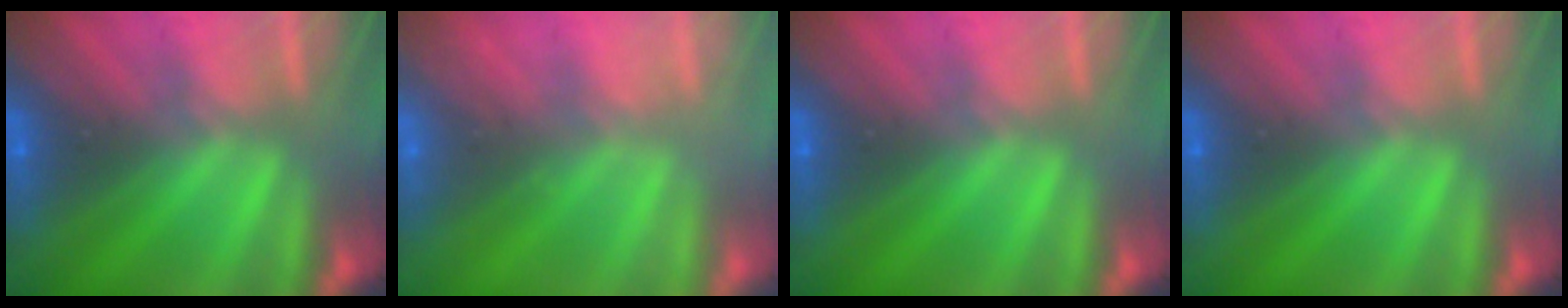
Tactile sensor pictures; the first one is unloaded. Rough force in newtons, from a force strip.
{"total": 2.3}
{"total": 0.0}
{"total": 0.0}